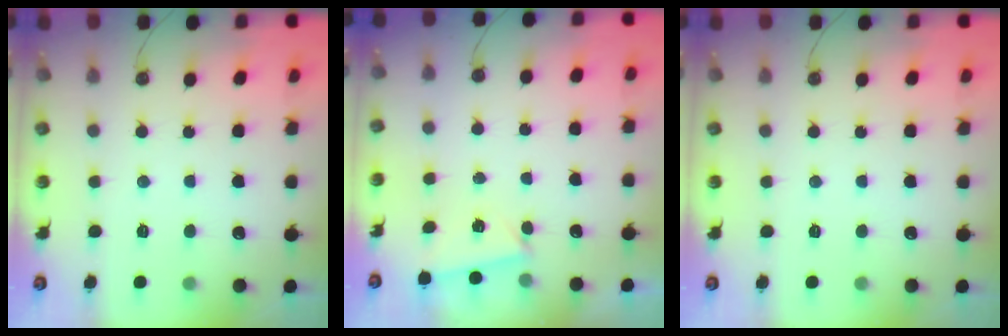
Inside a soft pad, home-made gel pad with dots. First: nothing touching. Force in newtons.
{"total": 1.7, "press": 1.7, "slide": 0.4}
{"total": 0.0}